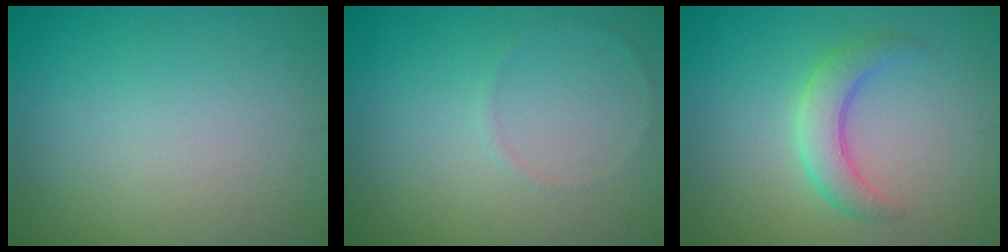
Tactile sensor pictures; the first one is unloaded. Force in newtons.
{"total": 0.6, "press": 0.6, "slide": 0.1}
{"total": 3.0, "press": 3.0, "slide": 0.2}